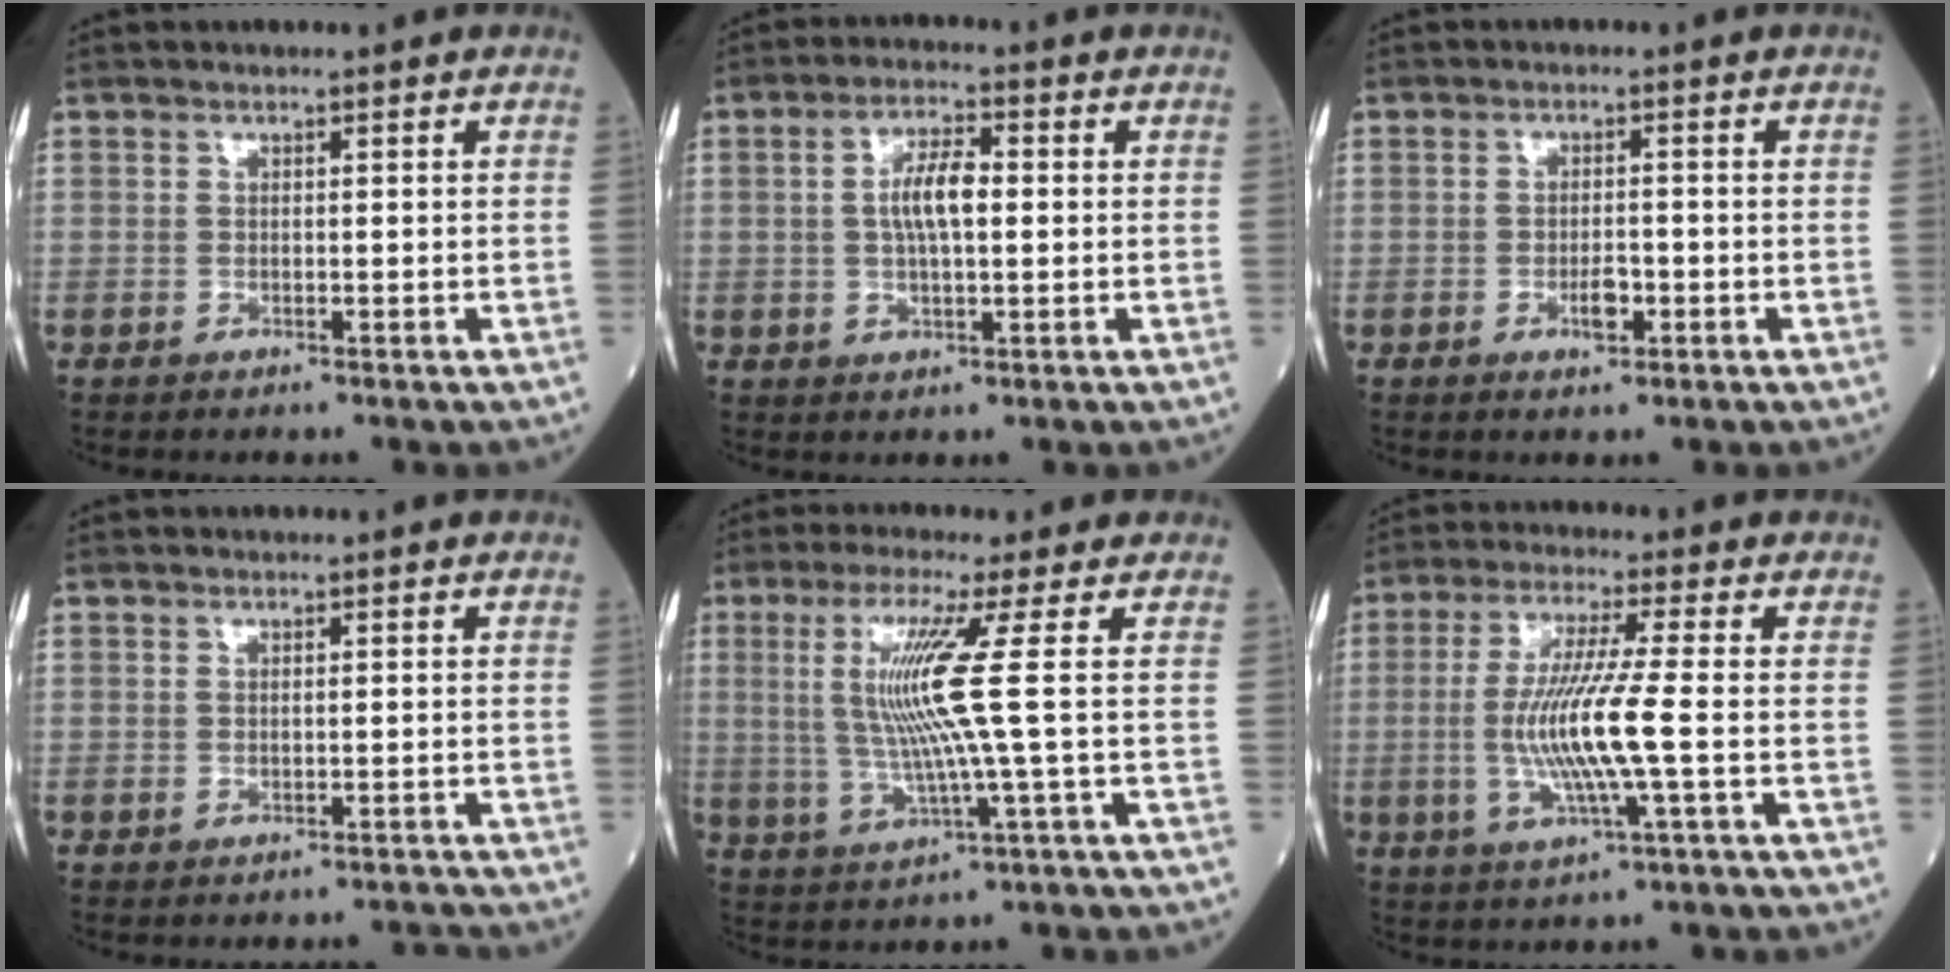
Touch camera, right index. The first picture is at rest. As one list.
[{"total": 6.2, "force": [0.5, 1.8, 5.9], "torque": [-0.116, 0.010, 0.007]}, {"total": 2.8, "force": [-1.2, 1.0, 2.3], "torque": [-0.039, 0.001, -0.018]}, {"total": 0.9, "force": [-0.9, 0.0, 0.1], "torque": [0.002, -0.002, -0.010]}, {"total": 9.4, "force": [1.4, -2.0, 9.1], "torque": [-0.189, -0.003, 0.031]}, {"total": 10.0, "force": [-1.3, -0.4, 9.9], "torque": [-0.205, -0.005, -0.029]}]